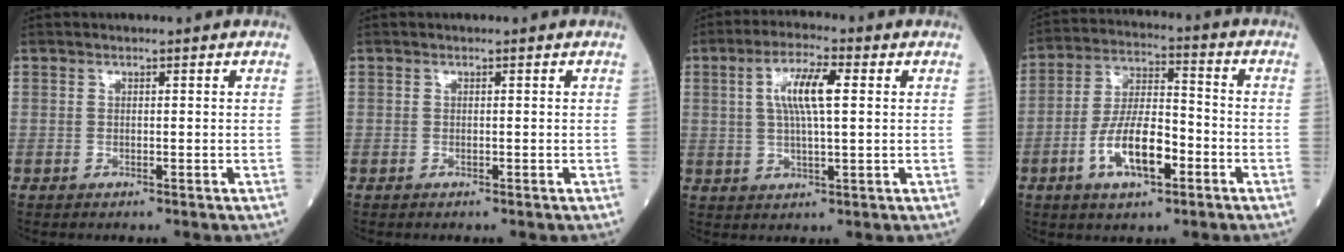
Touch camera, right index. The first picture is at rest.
{"total": 0.0}
{"total": 7.6, "force": [1.7, 1.4, 7.2], "torque": [-0.142, 0.012, 0.031]}
{"total": 10.9, "force": [-4.2, 3.8, 9.3], "torque": [-0.185, 0.008, -0.076]}